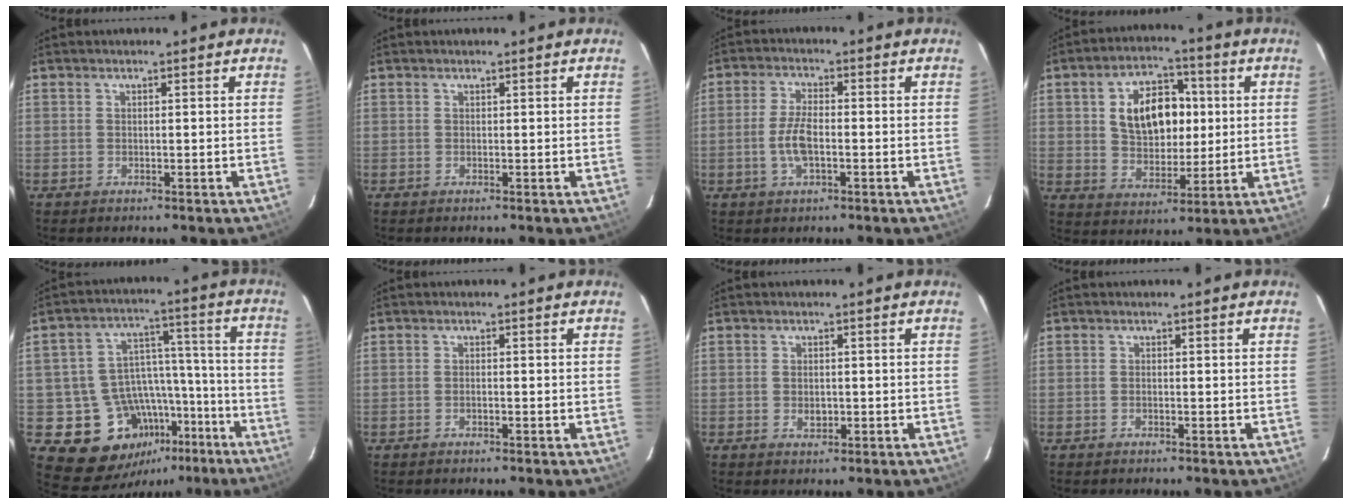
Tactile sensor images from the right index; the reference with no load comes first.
{"total": 0.0}
{"total": 5.5, "force": [-1.5, 2.2, 4.9], "torque": [-0.105, 0.003, -0.029]}
{"total": 12.9, "force": [2.2, 8.6, 9.3], "torque": [-0.165, 0.027, 0.049]}
{"total": 16.9, "force": [-9.8, 12.4, 6.0], "torque": [-0.120, 0.060, -0.116]}
{"total": 0.6, "force": [-0.5, 0.3, 0.3], "torque": [-0.007, 0.003, -0.011]}
{"total": 2.0, "force": [-0.5, 1.6, 1.2], "torque": [-0.019, 0.002, -0.007]}
{"total": 0.6, "force": [-0.4, 0.3, 0.1], "torque": [-0.003, 0.002, -0.011]}